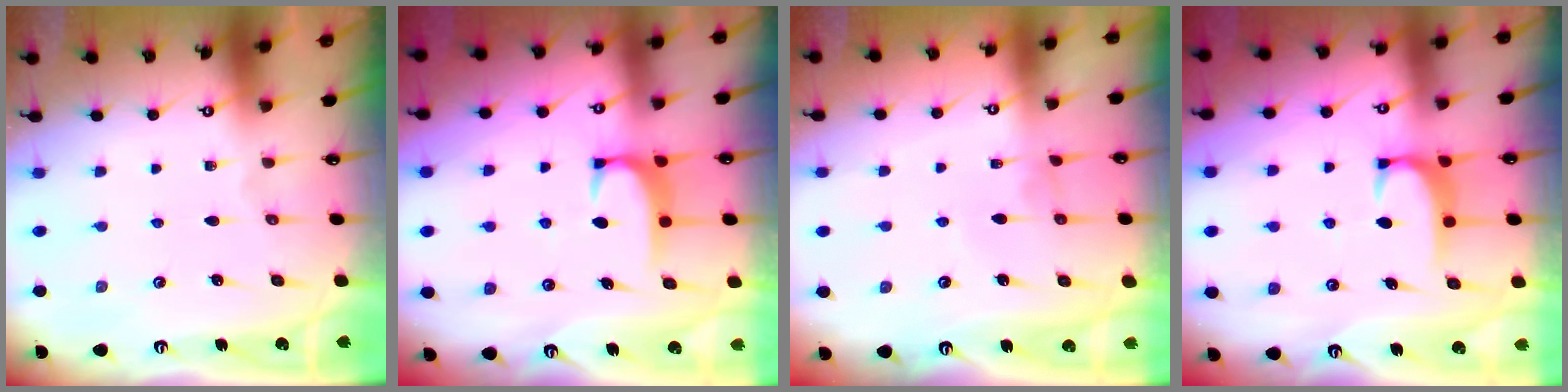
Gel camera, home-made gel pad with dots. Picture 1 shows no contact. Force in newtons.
{"total": 1.8, "press": 1.7, "slide": 0.5}
{"total": 0.9, "press": 0.8, "slide": 0.2}
{"total": 1.8, "press": 1.7, "slide": 0.5}